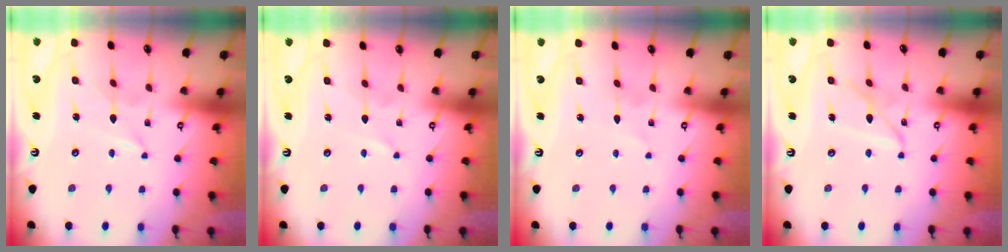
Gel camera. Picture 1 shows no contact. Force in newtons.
{"total": 0.8, "press": 0.8, "slide": 0.1}
{"total": 2.2, "press": 2.2, "slide": 0.2}
{"total": 5.8, "press": 5.7, "slide": 0.5}